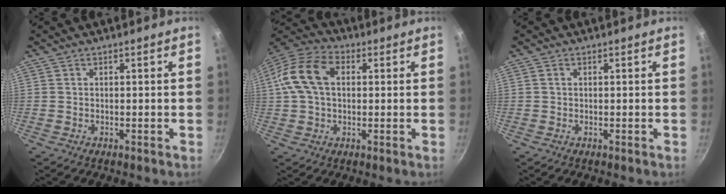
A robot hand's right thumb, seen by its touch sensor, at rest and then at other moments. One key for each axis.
{"total": 12.9, "fx": 2.2, "fy": 8.6, "fz": 9.4, "tx": -0.165, "ty": 0.025, "tz": 0.023}
{"total": 0.6, "fx": 0.2, "fy": 0.4, "fz": 0.4, "tx": -0.005, "ty": 0.002, "tz": 0.002}